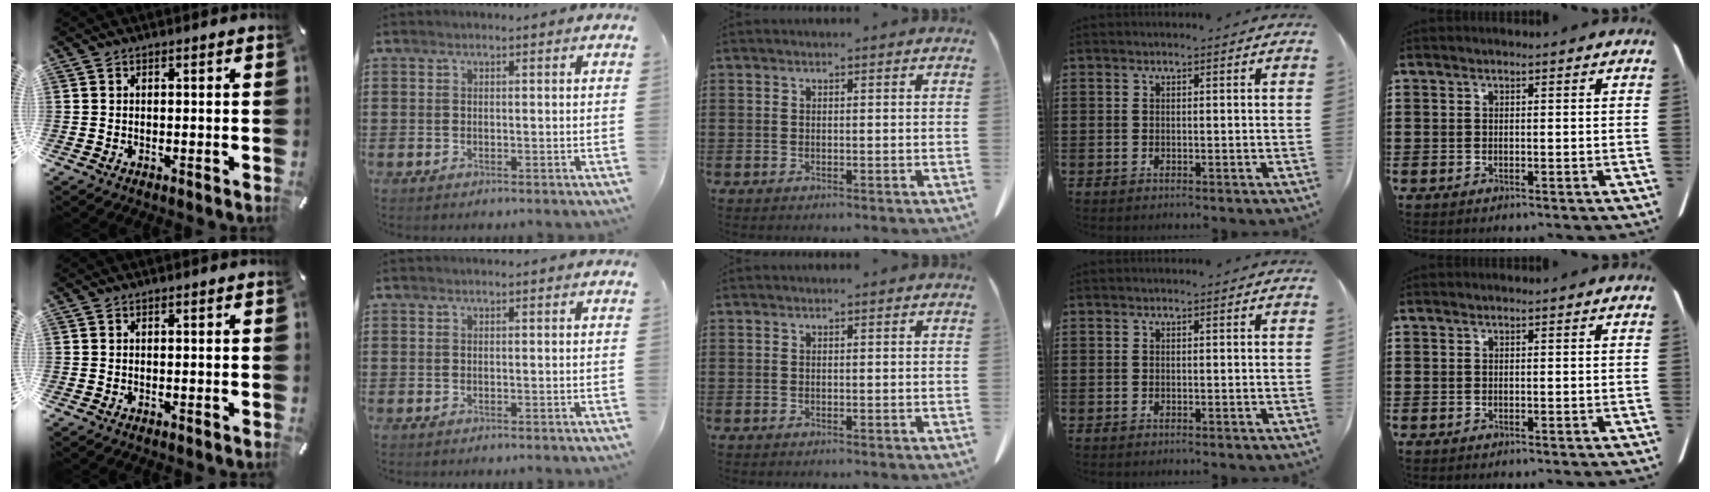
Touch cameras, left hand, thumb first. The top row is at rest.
{}